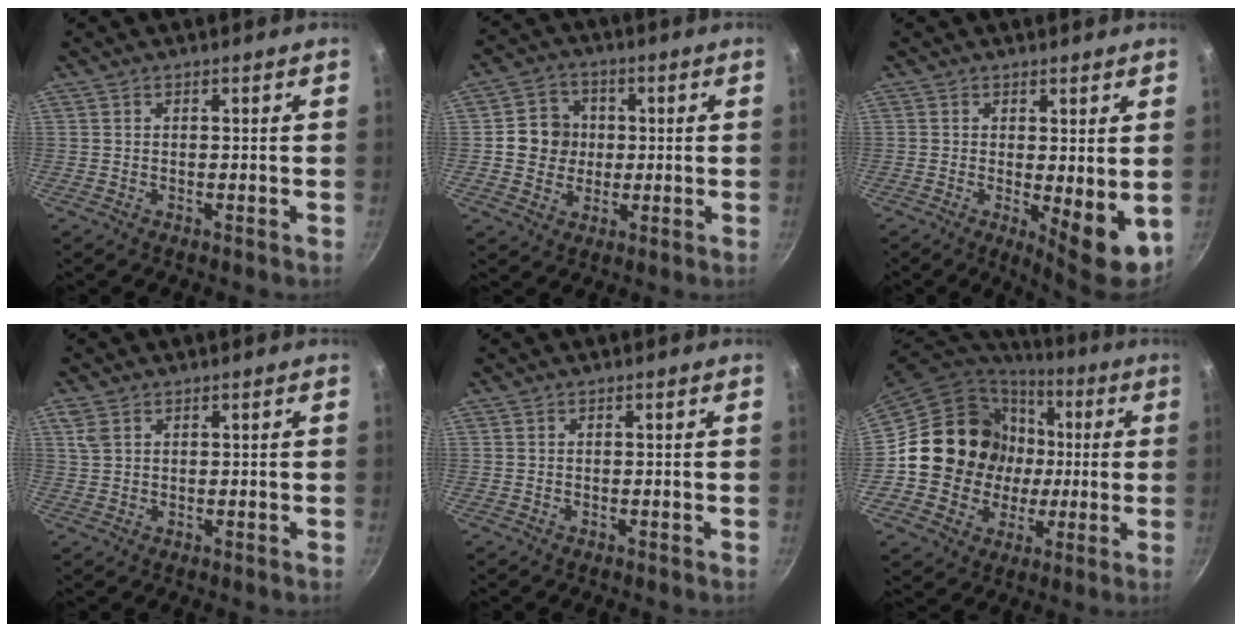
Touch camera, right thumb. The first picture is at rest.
{"total": 8.0, "force": [0.4, 7.4, 2.9], "torque": [-0.012, 0.010, -0.002]}
{"total": 7.8, "force": [-0.4, 2.6, 7.3], "torque": [-0.090, -0.016, 0.002]}
{"total": 2.9, "force": [1.4, 1.9, 1.7], "torque": [-0.032, 0.000, 0.032]}
{"total": 0.0}
{"total": 19.2, "force": [1.2, 17.8, 7.2], "torque": [-0.110, 0.026, 0.030]}